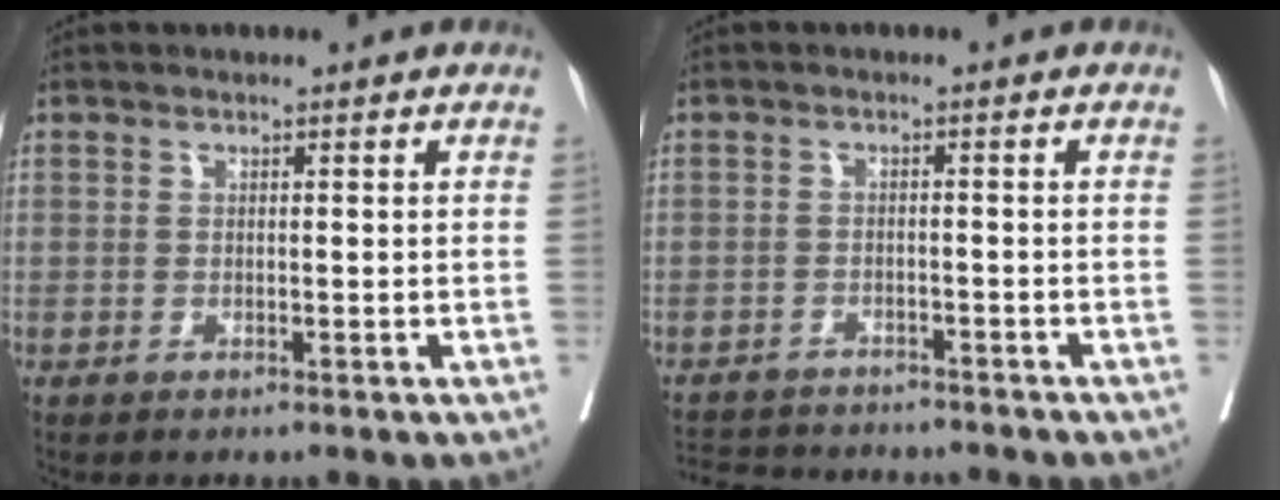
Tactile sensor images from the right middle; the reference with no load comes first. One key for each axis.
{"total": 10.7, "fx": -10.0, "fy": 2.1, "fz": 3.1, "tx": -0.060, "ty": 0.002, "tz": -0.137}